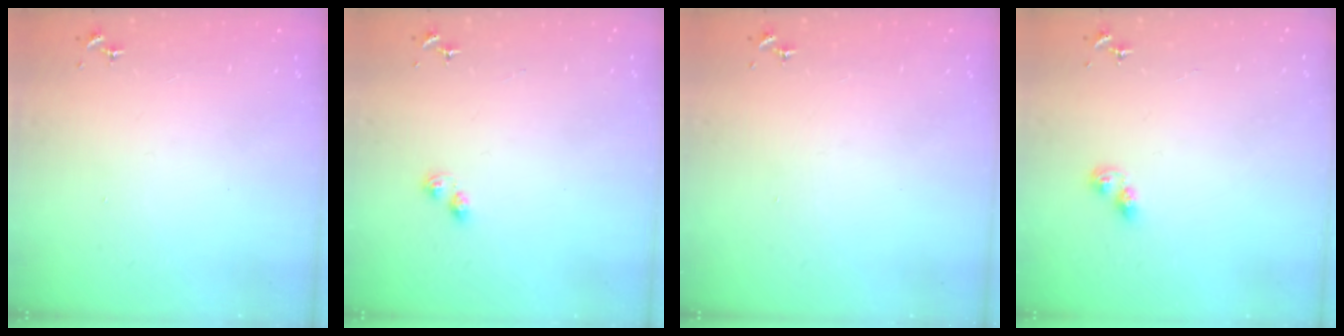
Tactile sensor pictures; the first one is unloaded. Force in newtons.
{"total": 2.8, "press": 2.7, "slide": 0.4}
{"total": 0.0}
{"total": 4.2, "press": 4.2, "slide": 0.5}